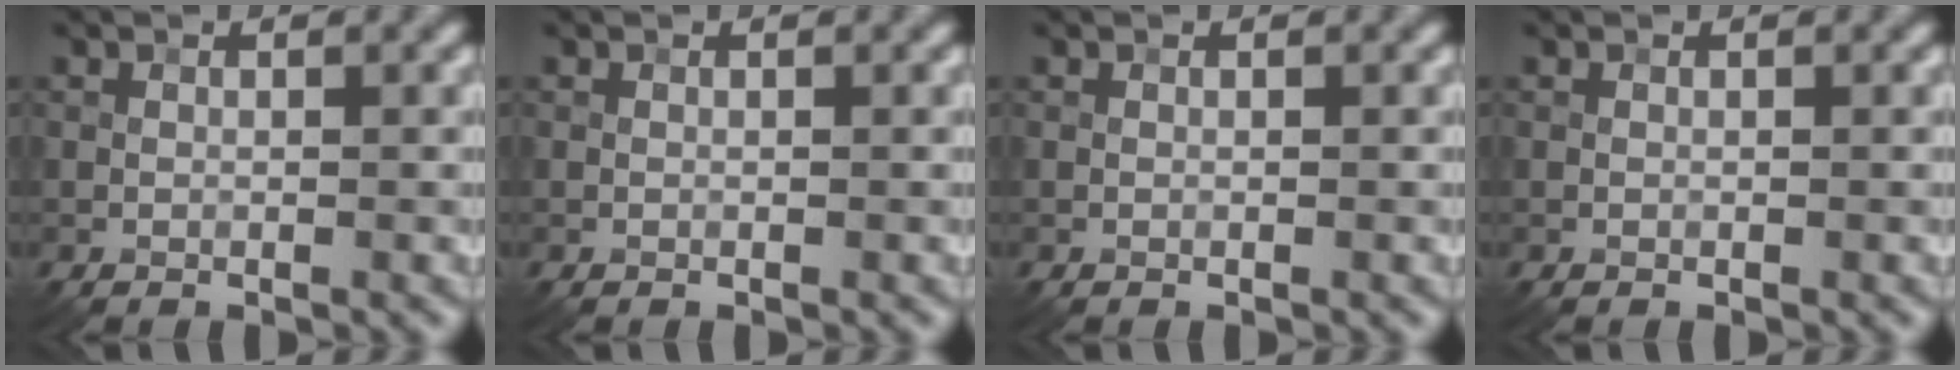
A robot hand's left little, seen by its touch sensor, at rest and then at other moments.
{"total": 0.0}
{"total": 0.0}
{"total": 0.0}